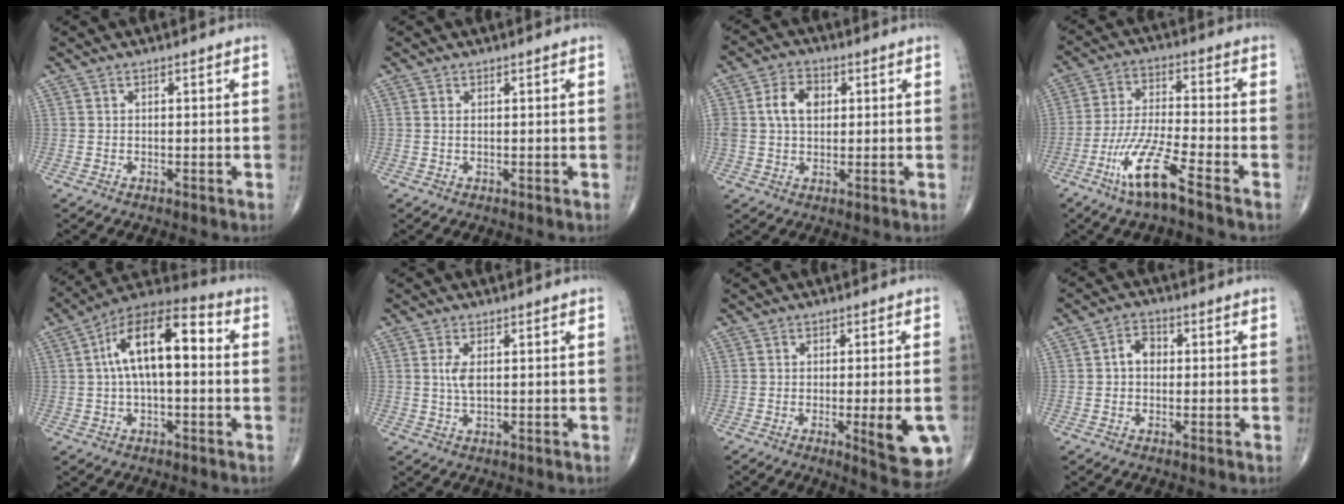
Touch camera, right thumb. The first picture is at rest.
{"total": 0.6, "force": [0.1, 0.2, 0.5], "torque": [-0.016, 0.002, 0.004]}
{"total": 7.1, "force": [1.3, 4.9, 5.0], "torque": [-0.087, 0.009, 0.023]}
{"total": 10.9, "force": [-6.5, 0.9, 8.8], "torque": [-0.189, 0.015, -0.129]}
{"total": 15.3, "force": [1.8, 6.9, 13.6], "torque": [-0.229, 0.044, 0.022]}
{"total": 3.1, "force": [0.6, 1.2, 2.8], "torque": [-0.063, -0.001, 0.015]}
{"total": 10.2, "force": [-2.8, 2.3, 9.5], "torque": [-0.107, -0.011, -0.029]}
{"total": 3.9, "force": [0.1, 2.9, 2.7], "torque": [-0.039, 0.016, -0.005]}